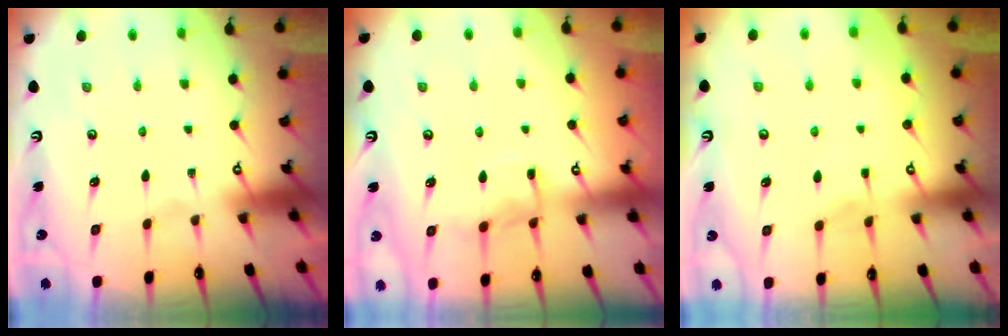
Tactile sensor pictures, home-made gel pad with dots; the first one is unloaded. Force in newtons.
{"total": 8.2, "press": 8.1, "slide": 0.9}
{"total": 2.1, "press": 2.1, "slide": 0.4}